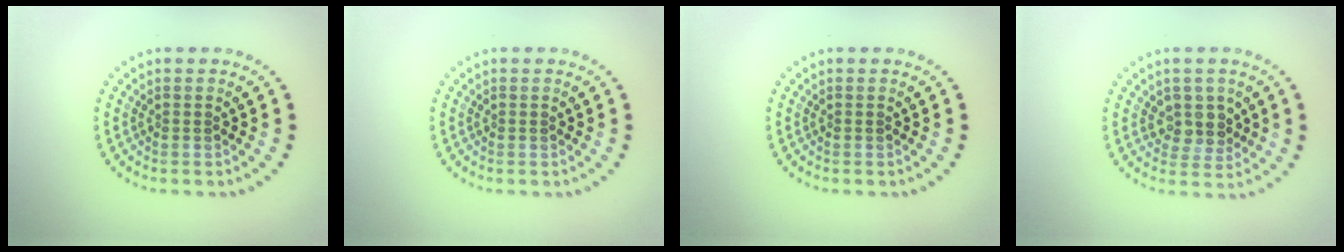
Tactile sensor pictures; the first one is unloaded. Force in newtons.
{"total": 0.0}
{"total": 0.0}
{"total": 2.5, "press": 2.2, "slide": 1.2}